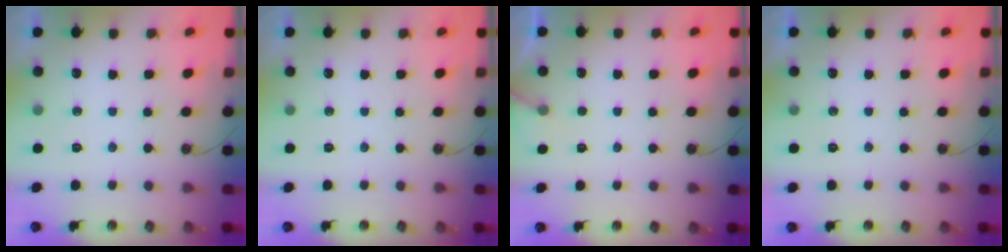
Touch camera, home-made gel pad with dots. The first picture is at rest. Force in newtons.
{"total": 0.0}
{"total": 5.1, "press": 5.1, "slide": 0.3}
{"total": 0.0}